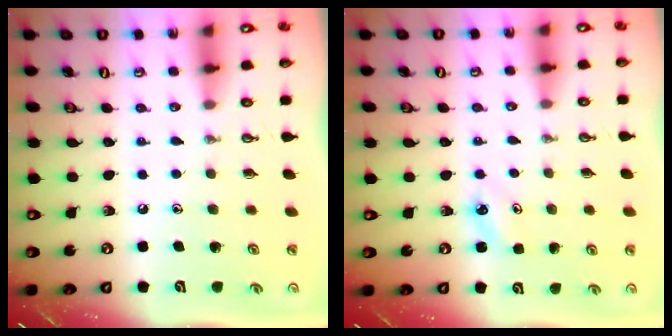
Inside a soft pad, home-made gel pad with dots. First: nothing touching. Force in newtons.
{"total": 3.8, "press": 3.7, "slide": 0.4}